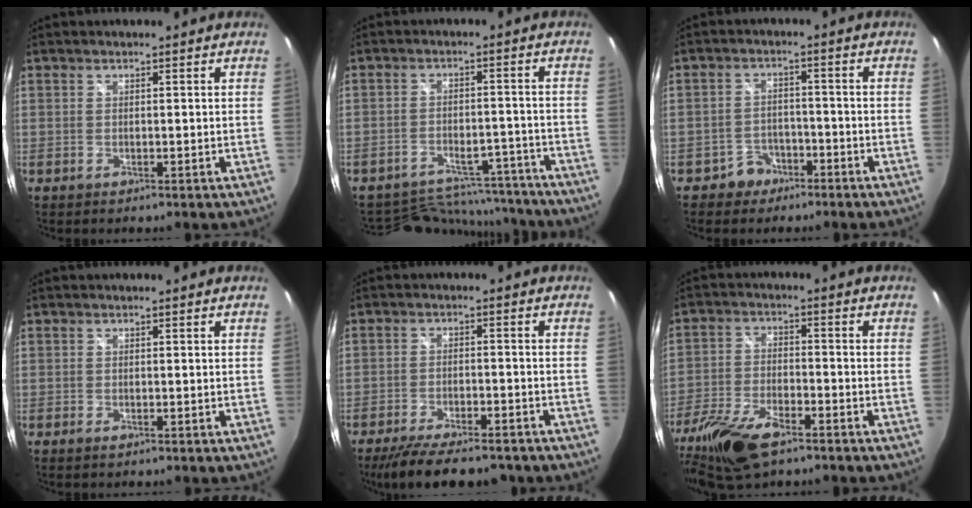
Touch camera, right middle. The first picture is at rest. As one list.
[{"total": 18.4, "force": [-16.1, 7.3, 5.0], "torque": [-0.114, 0.032, -0.198]}, {"total": 4.6, "force": [-3.2, 3.3, 0.4], "torque": [-0.016, 0.013, -0.048]}, {"total": 0.7, "force": [-0.5, 0.3, 0.4], "torque": [-0.007, -0.004, -0.010]}, {"total": 14.3, "force": [-11.6, 4.0, 7.2], "torque": [-0.145, -0.028, -0.175]}, {"total": 14.0, "force": [-9.4, 5.5, 8.8], "torque": [-0.205, -0.033, -0.183]}]